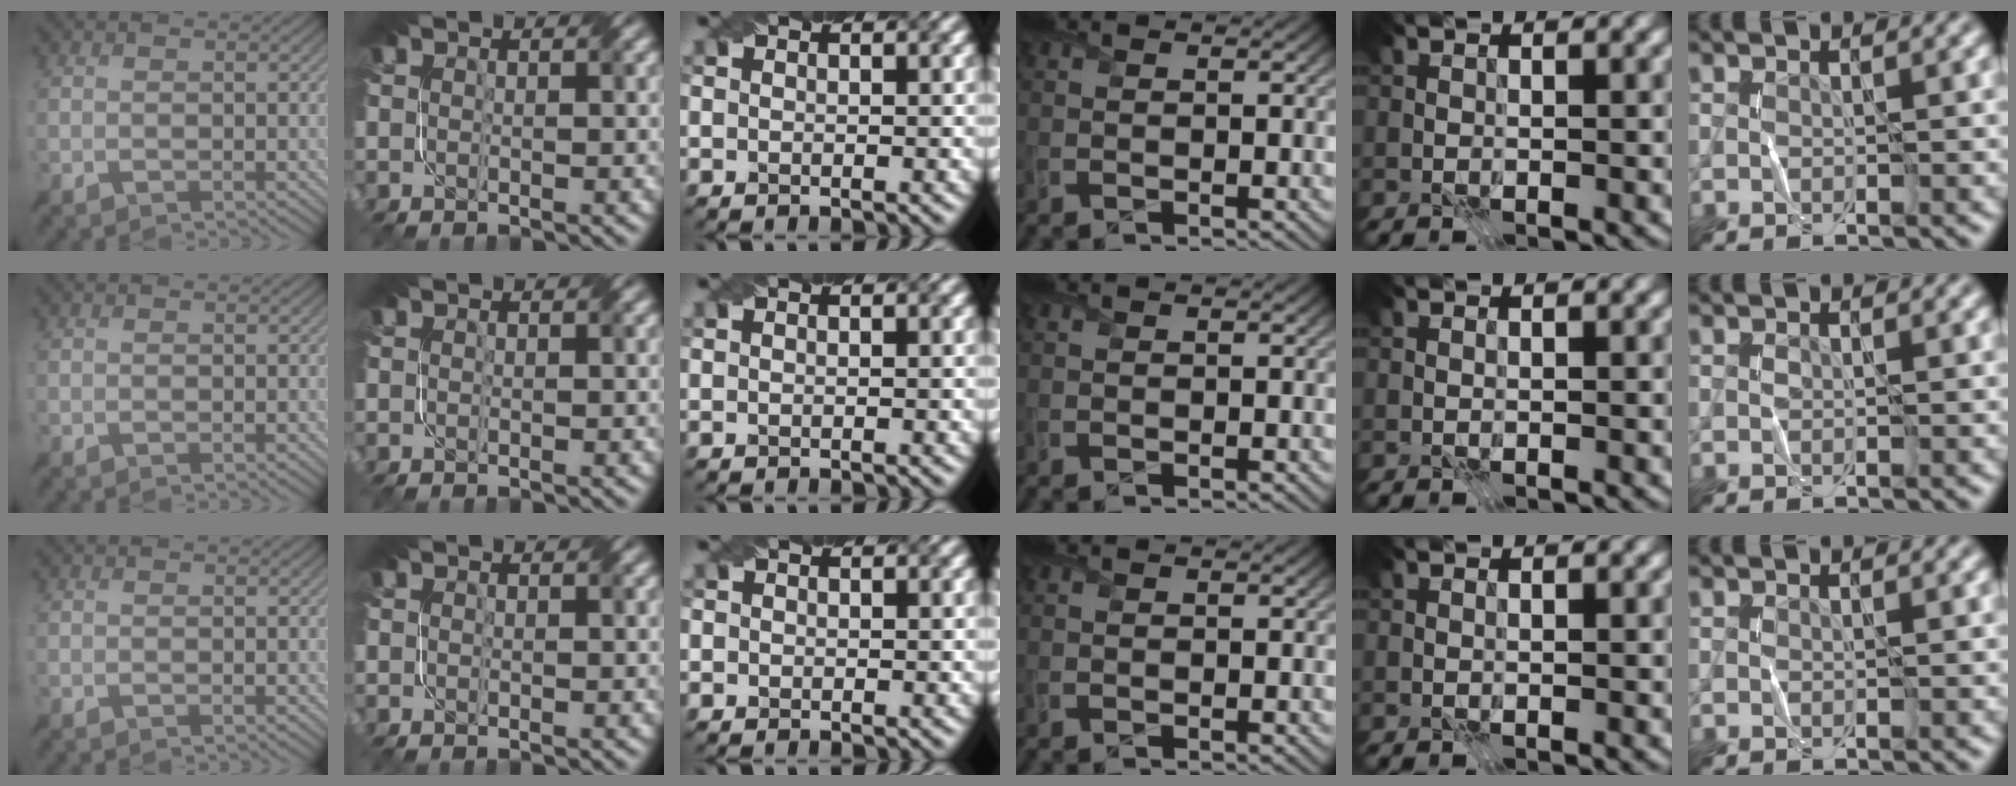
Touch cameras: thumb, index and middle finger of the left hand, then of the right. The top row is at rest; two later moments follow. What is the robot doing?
{"motion": "fold", "object": "file"}